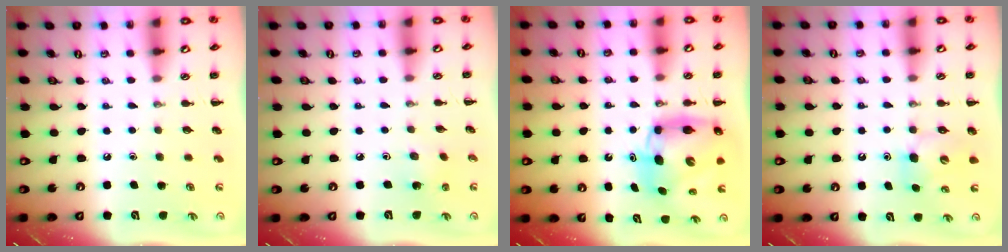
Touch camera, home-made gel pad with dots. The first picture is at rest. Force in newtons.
{"total": 1.5, "press": 1.4, "slide": 0.5}
{"total": 9.7, "press": 9.3, "slide": 2.8}
{"total": 5.4, "press": 5.3, "slide": 0.6}